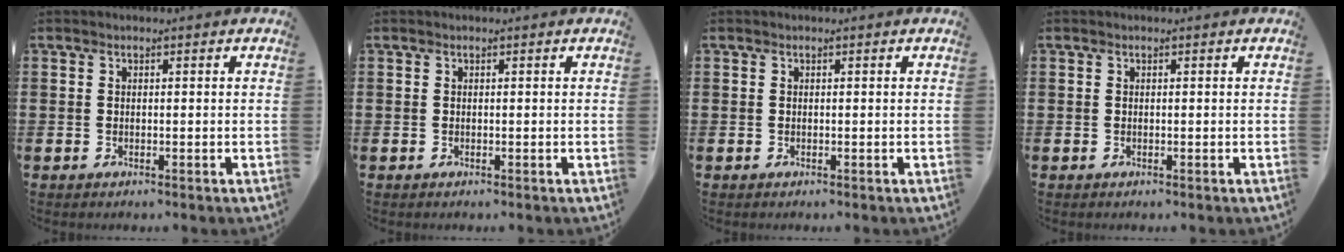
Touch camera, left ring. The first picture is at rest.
{"total": 0.0}
{"total": 0.0}
{"total": 0.0}